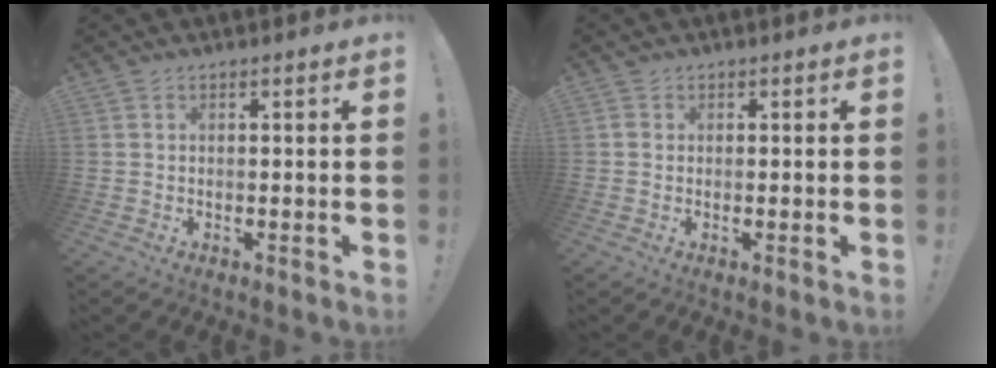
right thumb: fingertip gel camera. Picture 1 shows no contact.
{"total": 1.6, "force": [0.8, 1.3, 0.4], "torque": [-0.008, 0.004, 0.015]}